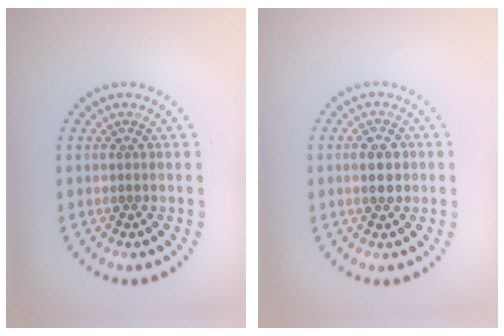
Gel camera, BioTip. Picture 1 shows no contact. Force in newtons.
{"total": 2.6, "press": 2.6, "slide": 0.2}